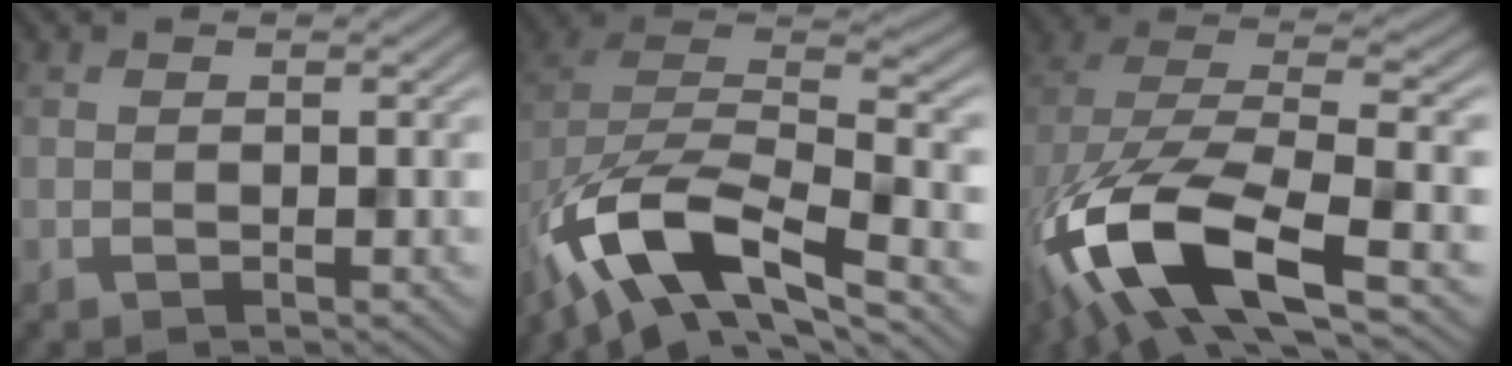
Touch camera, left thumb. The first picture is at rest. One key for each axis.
{"total": 13.5, "fx": -8.1, "fy": 5.7, "fz": 9.1, "tx": -0.193, "ty": -0.016, "tz": -0.149}
{"total": 16.1, "fx": -7.3, "fy": 7.0, "fz": 12.5, "tx": -0.294, "ty": -0.030, "tz": -0.118}